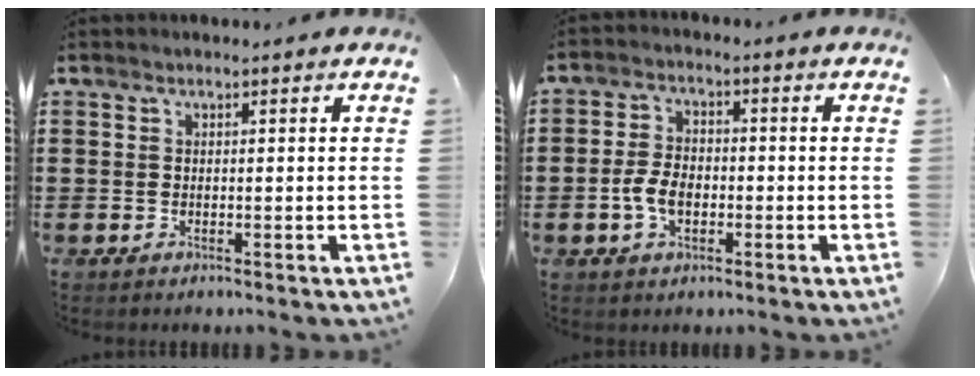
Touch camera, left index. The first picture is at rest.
{"total": 4.9, "force": [-1.3, 2.9, 3.7], "torque": [-0.094, -0.002, -0.030]}